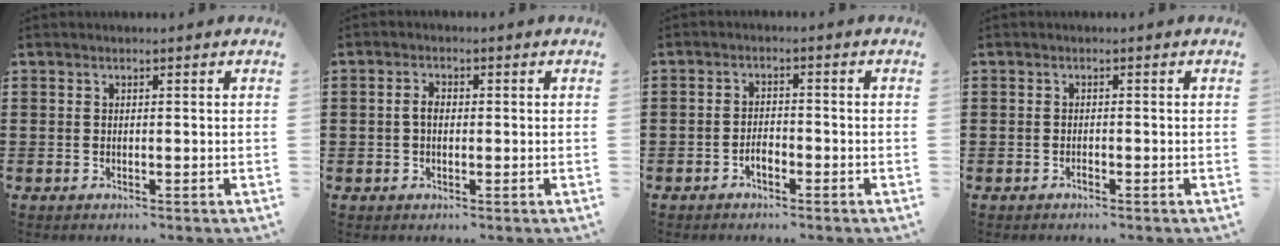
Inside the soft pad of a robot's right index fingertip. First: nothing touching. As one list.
[{"total": 2.2, "force": [-0.1, 1.2, 1.8], "torque": [-0.035, 0.005, -0.003]}, {"total": 2.1, "force": [-1.4, 1.0, 1.3], "torque": [-0.028, 0.003, -0.027]}, {"total": 0.7, "force": [-0.6, 0.3, 0.3], "torque": [-0.008, 0.000, -0.012]}]